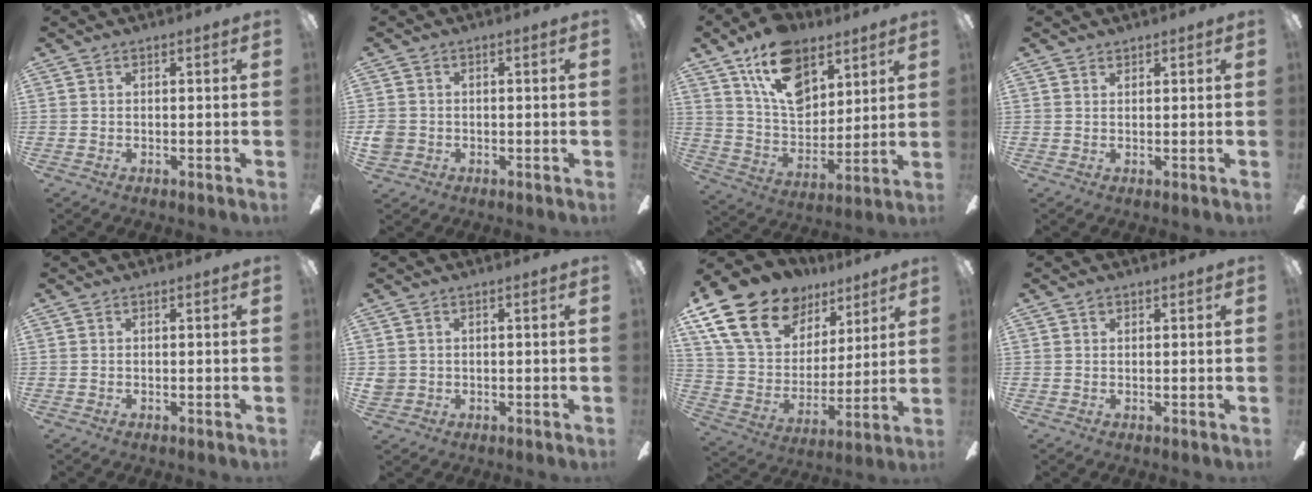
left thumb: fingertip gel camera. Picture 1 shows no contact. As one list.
[{"total": 3.6, "force": [-0.3, 3.4, 1.2], "torque": [-0.030, 0.006, -0.005]}, {"total": 17.4, "force": [10.3, 10.5, 9.2], "torque": [-0.149, -0.044, 0.189]}, {"total": 1.2, "force": [1.1, 0.4, -0.1], "torque": [0.001, -0.001, 0.022]}, {"total": 0.0}, {"total": 2.4, "force": [0.7, 2.3, 0.3], "torque": [-0.011, 0.005, 0.014]}, {"total": 21.2, "force": [13.0, 13.4, 10.2], "torque": [-0.204, -0.072, 0.246]}, {"total": 0.9, "force": [0.6, 0.6, 0.3], "torque": [-0.008, 0.002, 0.011]}]